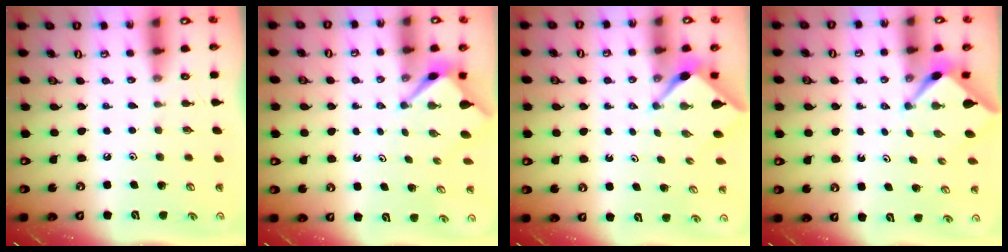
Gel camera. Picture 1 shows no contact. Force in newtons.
{"total": 3.2, "press": 3.2, "slide": 0.2}
{"total": 2.2, "press": 2.1, "slide": 0.3}
{"total": 2.4, "press": 2.3, "slide": 0.3}